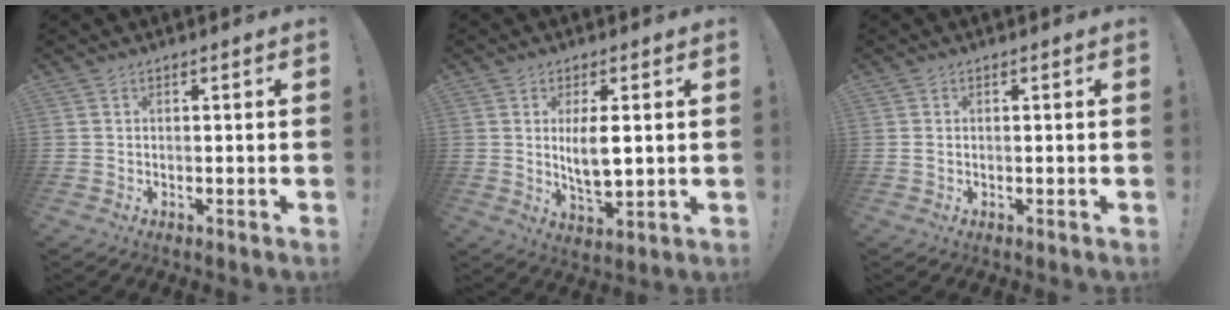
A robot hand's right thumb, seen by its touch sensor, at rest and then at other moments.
{"total": 7.4, "force": [1.5, 2.8, 6.6], "torque": [-0.120, -0.019, 0.016]}
{"total": 0.8, "force": [0.2, 0.5, 0.5], "torque": [-0.011, 0.003, 0.003]}